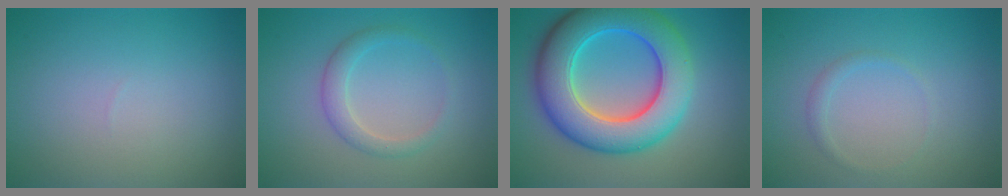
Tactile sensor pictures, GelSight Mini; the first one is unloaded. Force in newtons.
{"total": 2.1, "press": 2.1, "slide": 0.1}
{"total": 10.4, "press": 10.4, "slide": 0.2}
{"total": 0.9, "press": 0.9, "slide": 0.1}